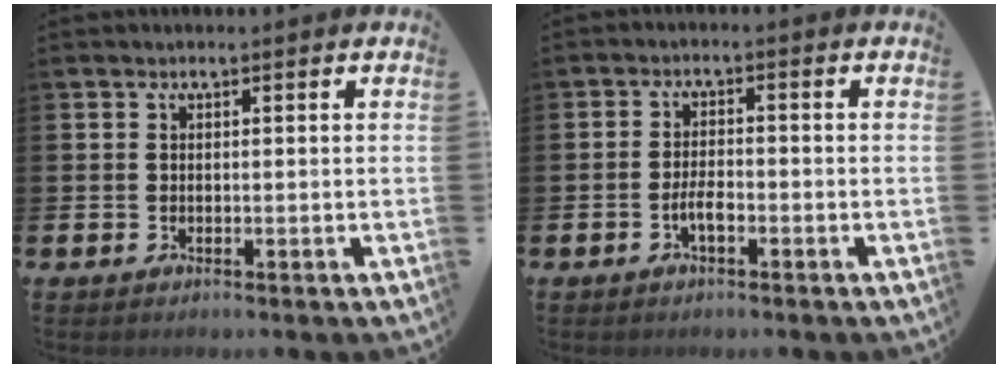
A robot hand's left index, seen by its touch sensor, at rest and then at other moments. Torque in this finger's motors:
{"motor_torque": [0.68, 0.43, 0.08, 0.05]}